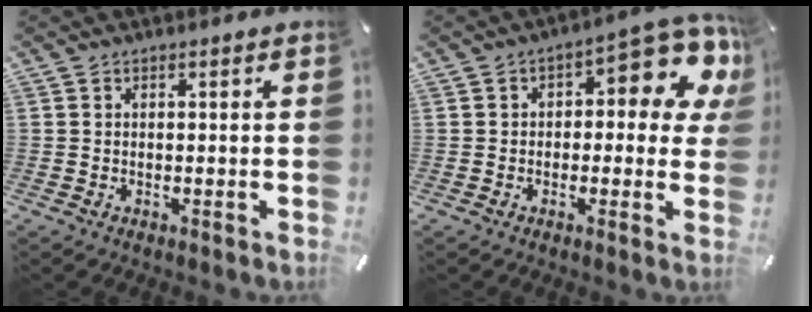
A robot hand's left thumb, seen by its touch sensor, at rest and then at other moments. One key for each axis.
{"total": 10.9, "fx": 4.0, "fy": 5.1, "fz": 8.7, "tx": -0.103, "ty": -0.033, "tz": 0.065}